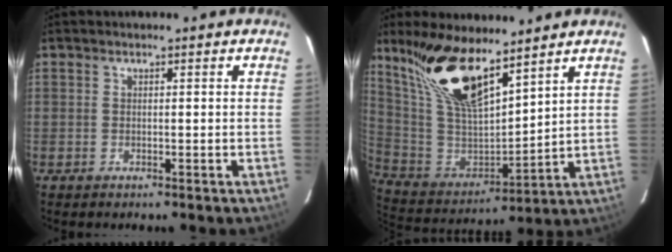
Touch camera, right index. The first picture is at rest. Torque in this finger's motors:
{"motor_torque": [0.49, 0.50, 0.58, 0.21]}